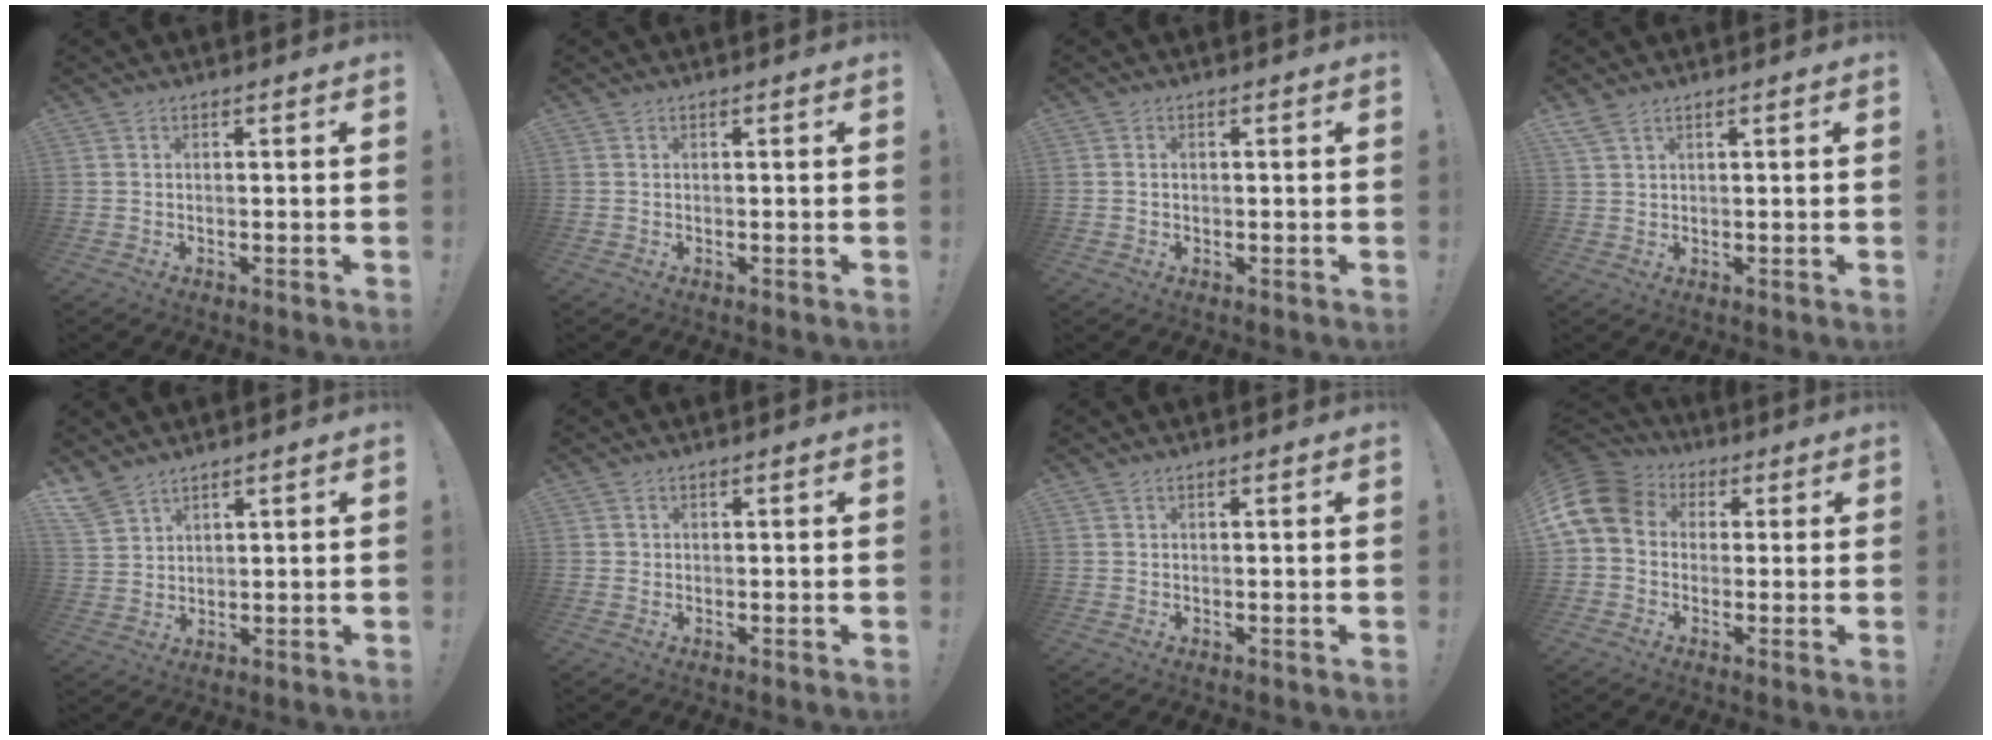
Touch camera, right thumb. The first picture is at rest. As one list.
[{"total": 0.0}, {"total": 1.0, "force": [-0.1, 0.8, 0.7], "torque": [-0.013, 0.005, -0.003]}, {"total": 3.1, "force": [2.3, 0.9, 1.8], "torque": [-0.043, -0.007, 0.046]}, {"total": 5.9, "force": [5.0, 2.1, 2.3], "torque": [-0.052, -0.024, 0.099]}, {"total": 1.0, "force": [0.2, 0.9, 0.3], "torque": [-0.007, 0.005, 0.004]}, {"total": 0.0}, {"total": 11.8, "force": [2.3, 9.1, 7.1], "torque": [-0.142, 0.002, 0.048]}]